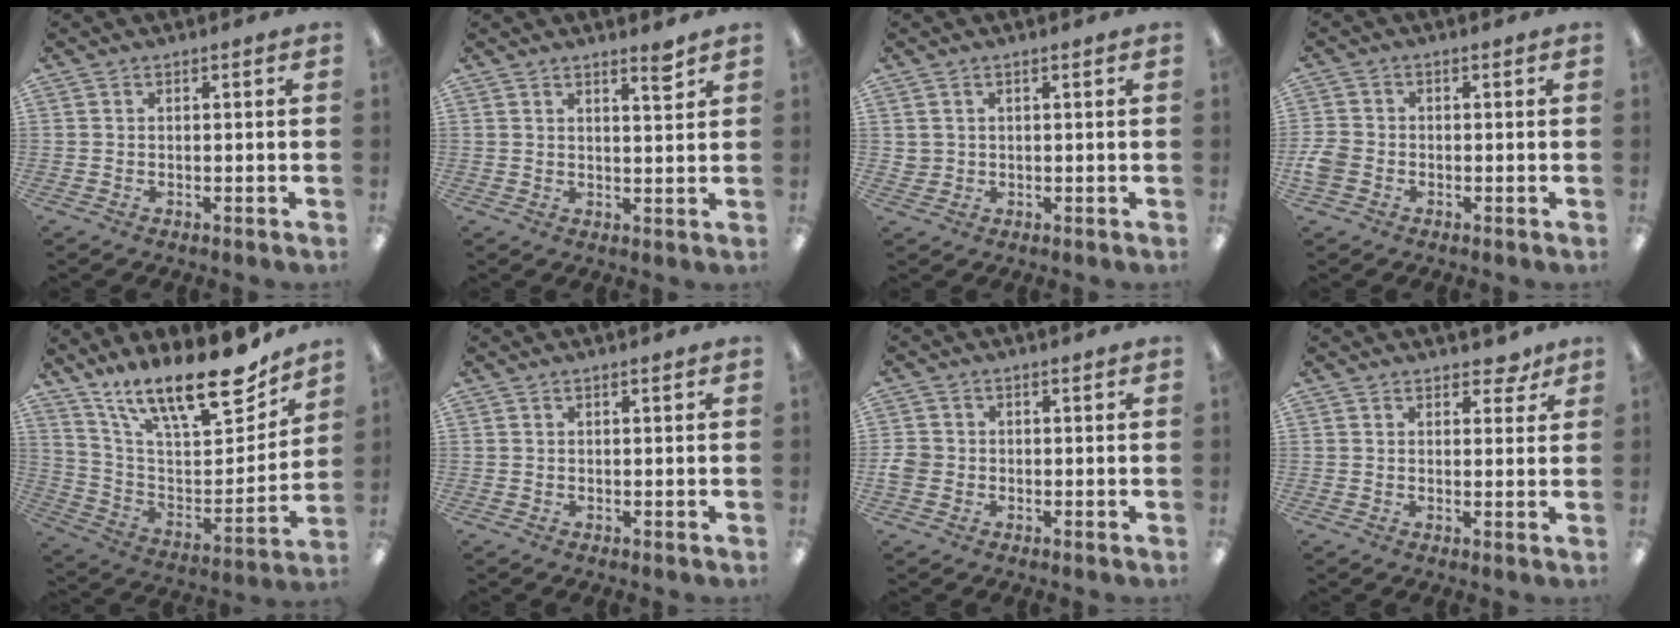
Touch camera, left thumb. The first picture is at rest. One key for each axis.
{"total": 3.5, "fx": 2.8, "fy": 0.2, "fz": 2.1, "tx": -0.023, "ty": -0.020, "tz": 0.043}
{"total": 1.8, "fx": 0.9, "fy": 1.5, "fz": 0.1, "tx": -0.005, "ty": 0.002, "tz": 0.016}
{"total": 4.1, "fx": -1.3, "fy": 3.2, "fz": 2.2, "tx": -0.046, "ty": 0.005, "tz": -0.024}
{"total": 20.8, "fx": 15.8, "fy": 6.1, "fz": 12.1, "tx": -0.192, "ty": -0.116, "tz": 0.270}
{"total": 0.5, "fx": 0.3, "fy": 0.0, "fz": 0.4, "tx": -0.007, "ty": 0.000, "tz": 0.006}
{"total": 3.1, "fx": -0.6, "fy": 2.8, "fz": 1.1, "tx": -0.017, "ty": 0.007, "tz": -0.010}
{"total": 4.0, "fx": 2.8, "fy": 2.1, "fz": 1.8, "tx": -0.008, "ty": -0.011, "tz": 0.046}